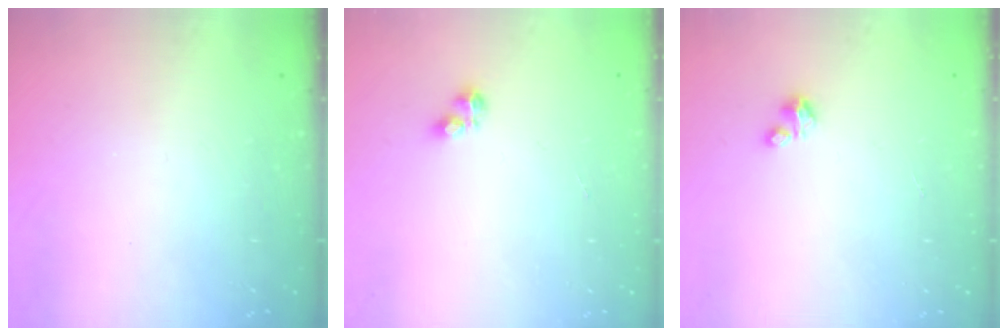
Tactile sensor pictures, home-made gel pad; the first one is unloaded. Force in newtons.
{"total": 3.0, "press": 2.9, "slide": 0.5}
{"total": 0.9, "press": 0.9, "slide": 0.2}